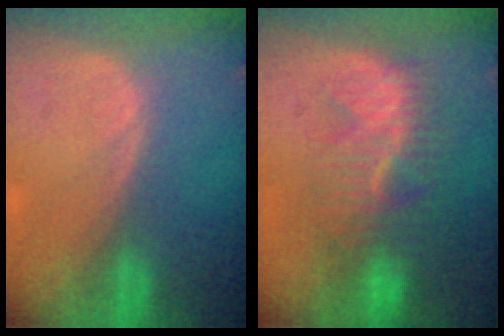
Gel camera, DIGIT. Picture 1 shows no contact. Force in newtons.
{"total": 9.1, "press": 8.4, "slide": 3.5}